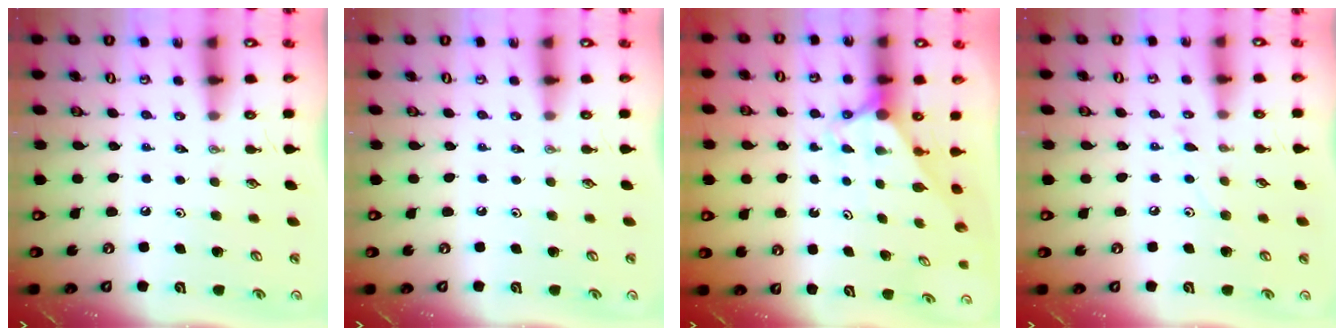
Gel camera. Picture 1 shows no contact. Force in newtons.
{"total": 0.0}
{"total": 2.9, "press": 2.9, "slide": 0.0}
{"total": 6.4, "press": 6.4, "slide": 0.3}